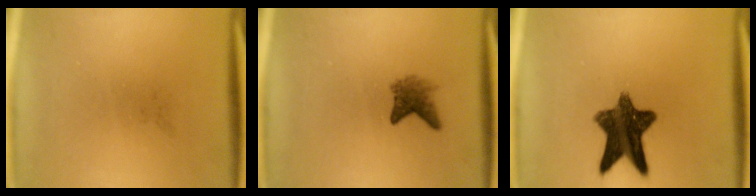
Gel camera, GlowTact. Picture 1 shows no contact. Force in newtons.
{"total": 2.7}
{"total": 10.9}